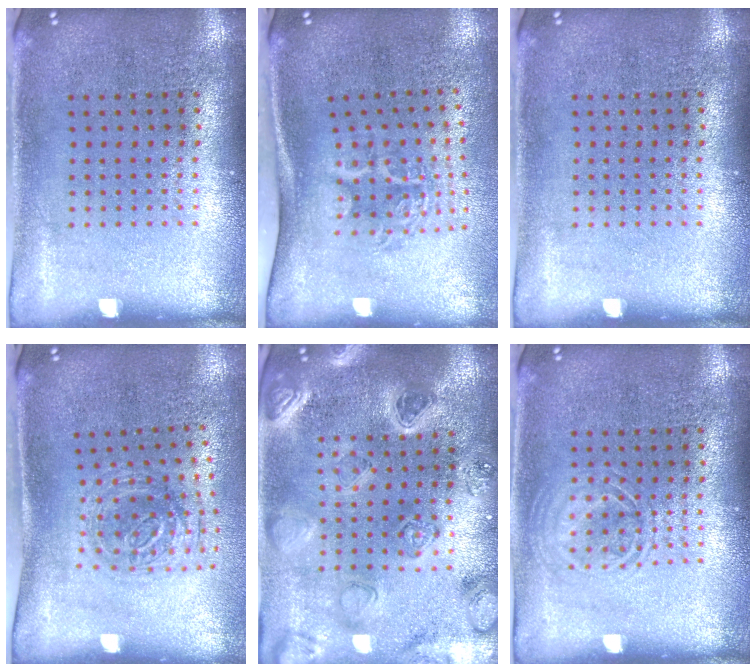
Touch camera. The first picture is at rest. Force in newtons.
{"total": 1.9, "press": 1.2, "slide": 1.4}
{"total": 0.0}
{"total": 1.1, "press": 1.0, "slide": 0.4}
{"total": 2.3, "press": 2.3, "slide": 0.2}
{"total": 1.8, "press": 1.8, "slide": 0.3}